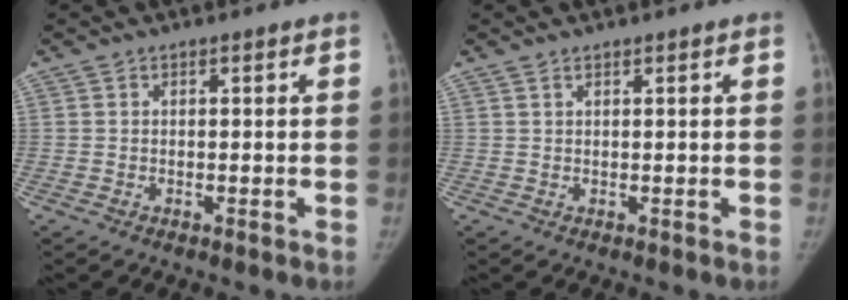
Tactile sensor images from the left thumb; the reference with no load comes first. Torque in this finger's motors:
{"motor_torque": [-0.29, -0.05, -0.11, 0.42, -0.01]}